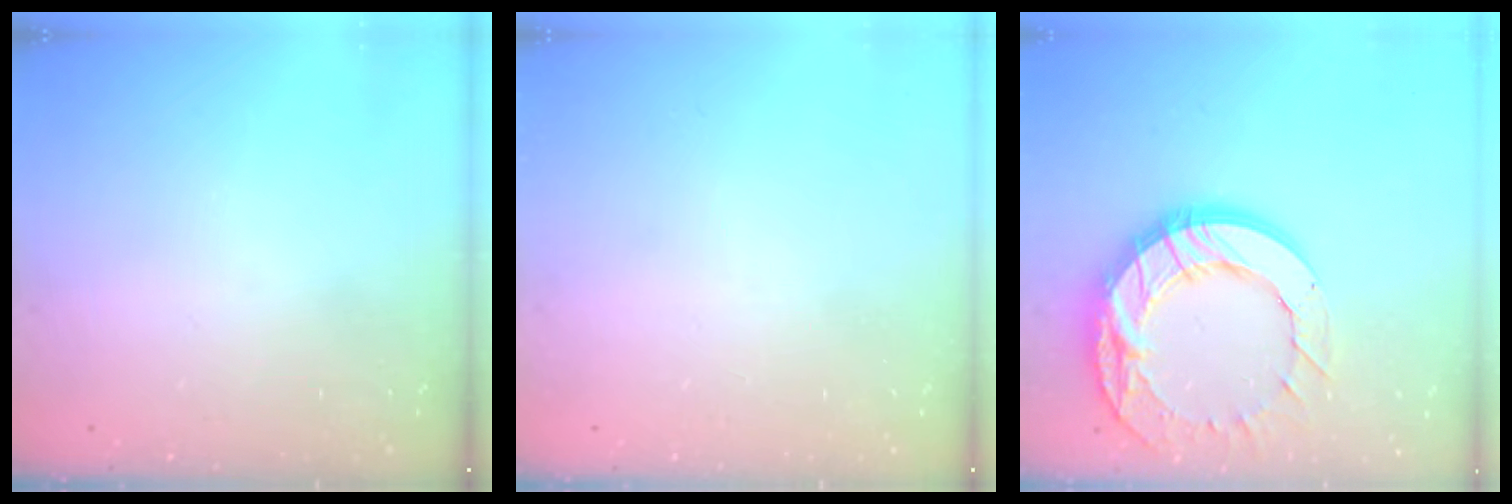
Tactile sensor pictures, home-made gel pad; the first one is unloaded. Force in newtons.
{"total": 0.0}
{"total": 20.9, "press": 20.8, "slide": 1.9}